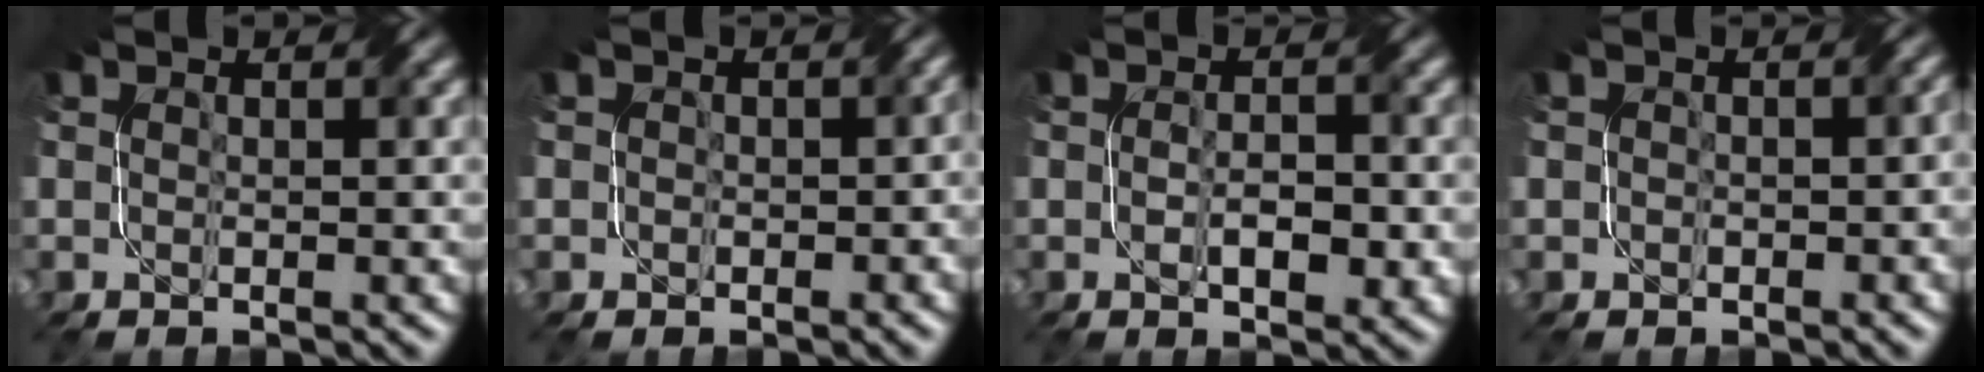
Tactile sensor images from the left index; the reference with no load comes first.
{"total": 1.4, "force": [0.0, 1.2, 0.6], "torque": [-0.003, -0.004, -0.004]}
{"total": 3.3, "force": [-0.6, 1.5, 2.9], "torque": [-0.052, -0.003, -0.006]}
{"total": 1.4, "force": [0.0, 1.1, 0.8], "torque": [-0.010, -0.005, -0.001]}